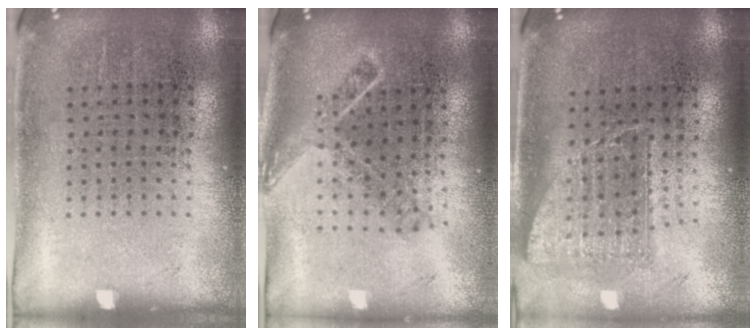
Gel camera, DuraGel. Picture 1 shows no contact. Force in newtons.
{"total": 1.7, "press": 1.2, "slide": 1.2}
{"total": 1.5, "press": 1.2, "slide": 0.9}